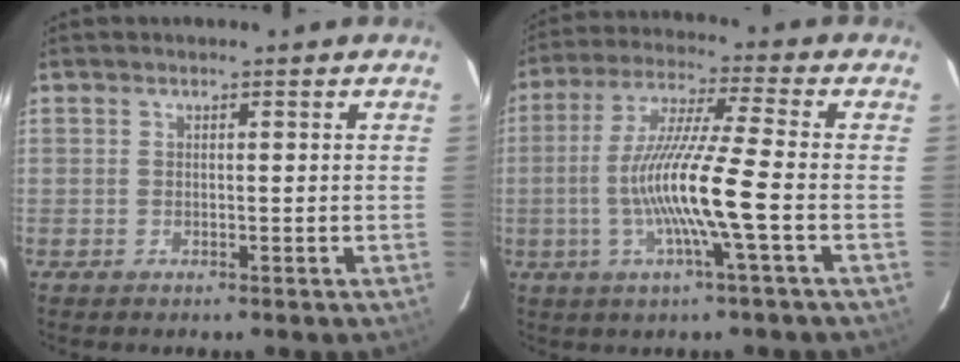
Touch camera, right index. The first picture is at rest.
{"total": 13.2, "force": [-3.3, -1.0, 12.8], "torque": [-0.249, -0.004, -0.063]}